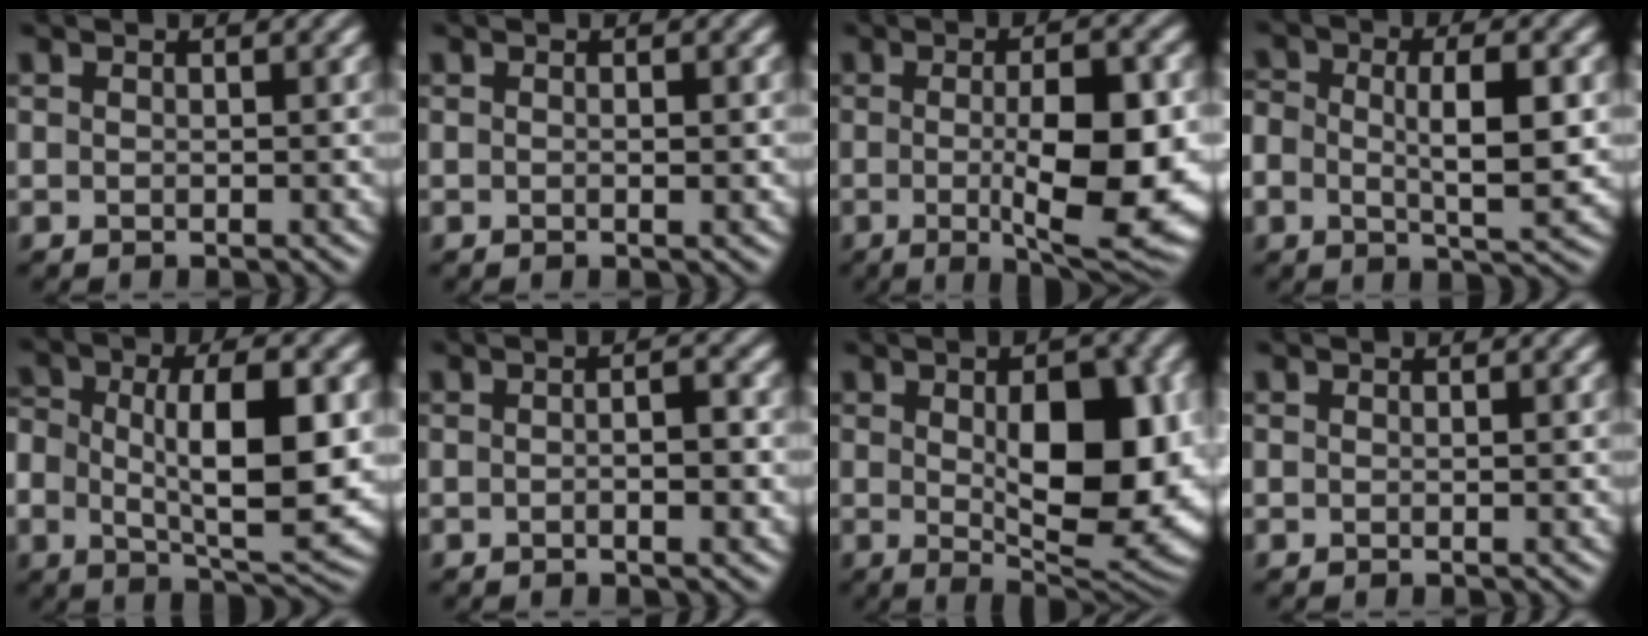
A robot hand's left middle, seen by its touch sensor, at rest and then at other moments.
{"total": 1.0, "force": [0.0, 0.1, 1.0], "torque": [-0.015, -0.002, -0.001]}
{"total": 10.5, "force": [-0.8, 2.8, 10.1], "torque": [-0.140, -0.014, -0.008]}
{"total": 6.1, "force": [-0.1, 2.5, 5.5], "torque": [-0.091, -0.004, -0.003]}
{"total": 10.1, "force": [-0.1, 4.5, 9.1], "torque": [-0.145, -0.004, -0.001]}
{"total": 2.6, "force": [-0.3, 0.5, 2.5], "torque": [-0.035, -0.001, -0.005]}
{"total": 12.3, "force": [0.5, 5.1, 11.2], "torque": [-0.147, -0.007, 0.016]}
{"total": 0.0}